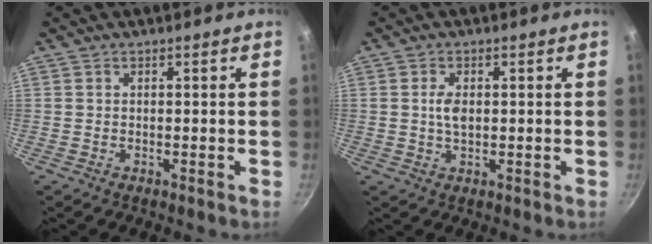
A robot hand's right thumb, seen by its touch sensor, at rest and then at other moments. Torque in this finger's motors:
{"motor_torque": [0.50, 0.47, 0.34, 0.08, 0.01]}